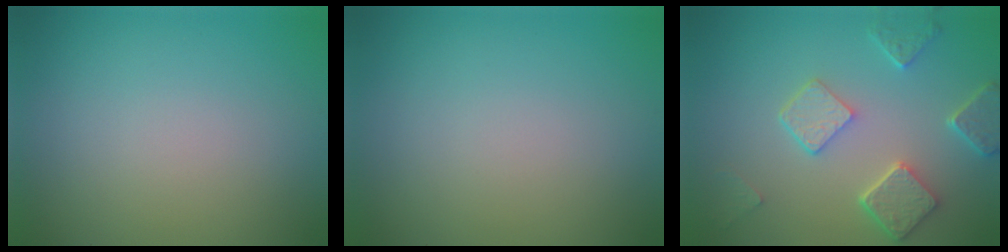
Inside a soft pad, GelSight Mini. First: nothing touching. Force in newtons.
{"total": 0.0}
{"total": 4.8, "press": 3.8, "slide": 2.9}